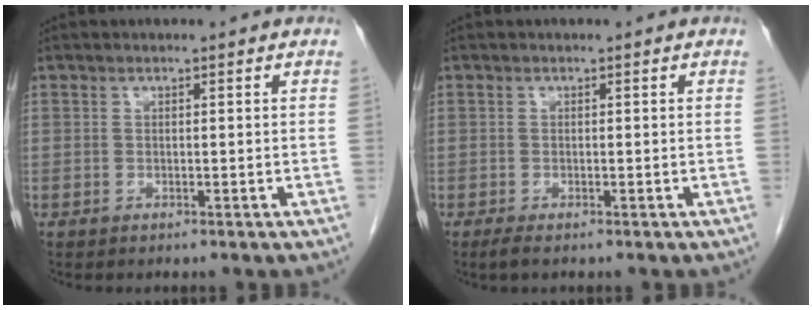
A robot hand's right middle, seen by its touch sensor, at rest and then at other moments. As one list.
[{"total": 1.2, "force": [-0.8, 0.1, 0.8], "torque": [-0.023, -0.005, -0.016]}]